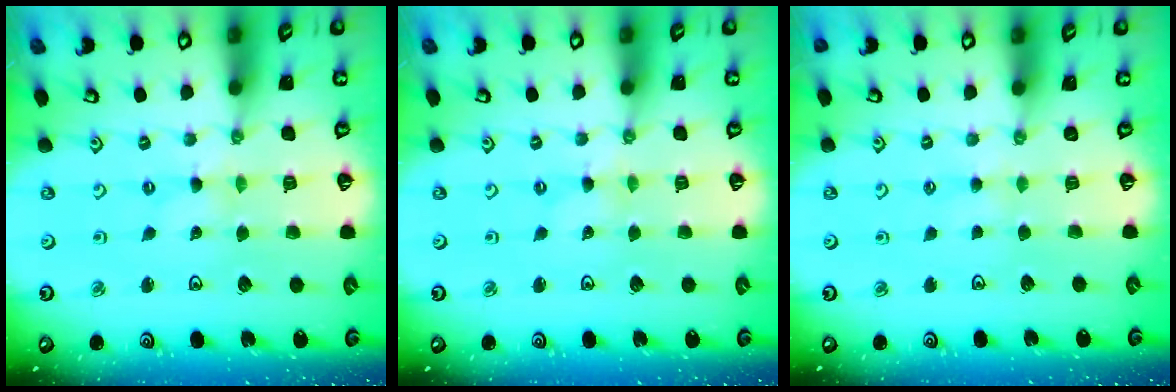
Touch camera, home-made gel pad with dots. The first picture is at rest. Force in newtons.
{"total": 0.0}
{"total": 2.0, "press": 2.0, "slide": 0.4}